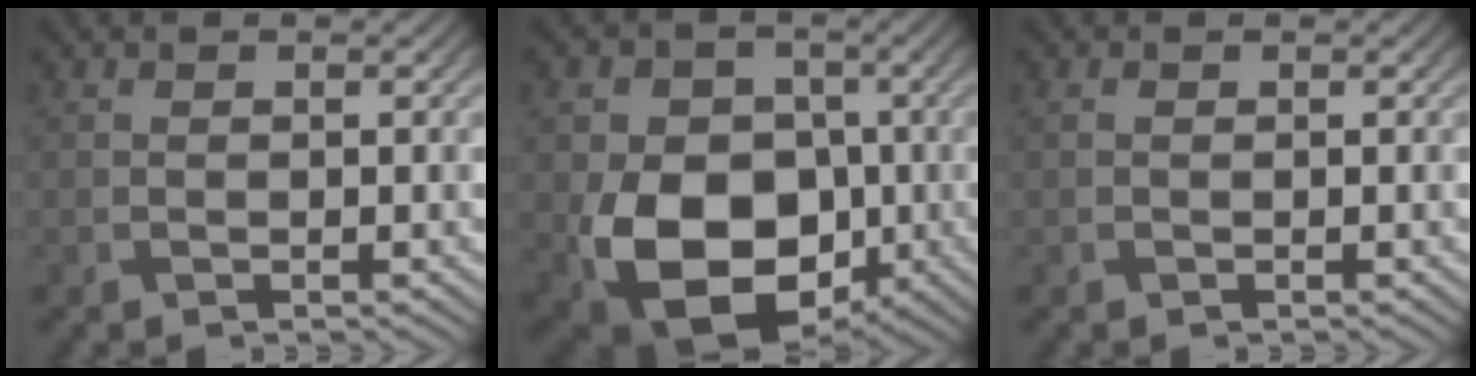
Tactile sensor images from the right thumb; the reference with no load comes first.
{"total": 16.2, "force": [-4.3, 12.0, 10.0], "torque": [-0.145, -0.039, -0.095]}
{"total": 0.0}